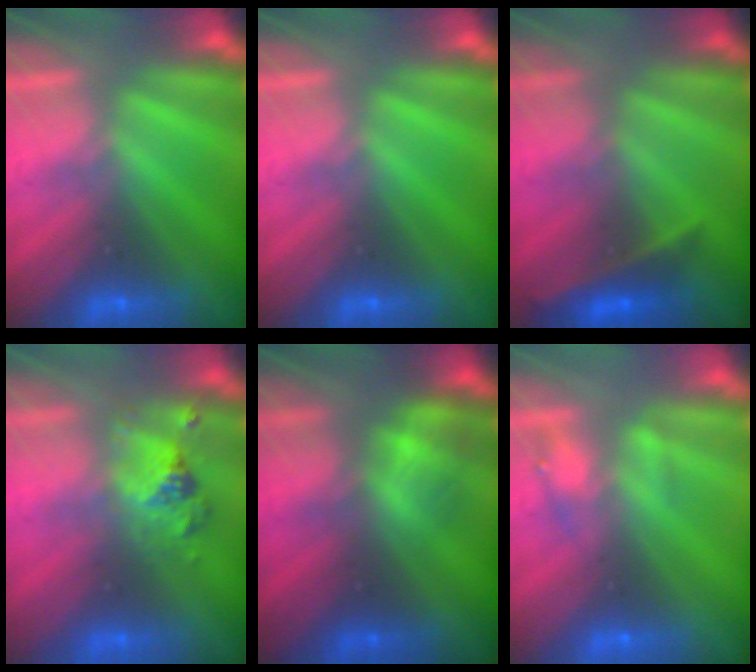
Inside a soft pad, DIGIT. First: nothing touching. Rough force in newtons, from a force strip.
{"total": 0.0}
{"total": 2.4}
{"total": 2.4}
{"total": 2.3}
{"total": 2.2}